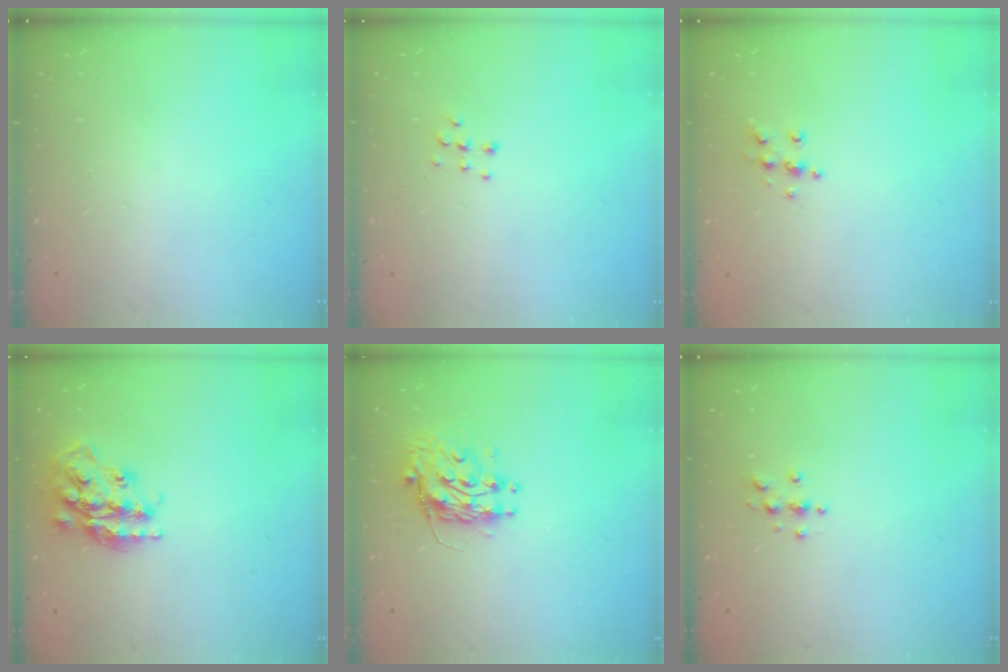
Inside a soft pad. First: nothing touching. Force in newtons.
{"total": 5.9, "press": 5.9, "slide": 0.4}
{"total": 6.4, "press": 6.4, "slide": 0.6}
{"total": 18.6, "press": 18.5, "slide": 1.5}
{"total": 10.4, "press": 10.4, "slide": 0.9}
{"total": 3.2, "press": 3.2, "slide": 0.5}